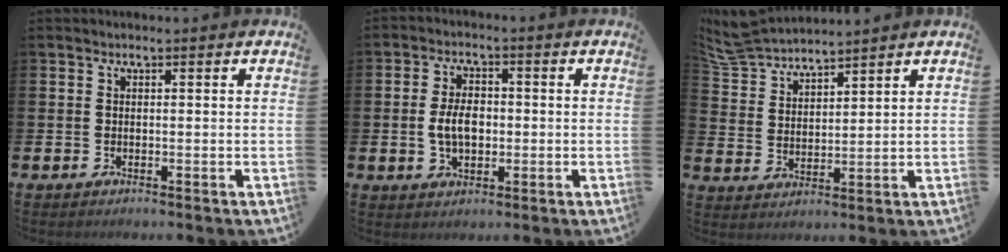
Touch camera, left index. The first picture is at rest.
{"total": 4.8, "force": [-0.2, 3.0, 3.7], "torque": [-0.071, 0.004, -0.010]}
{"total": 6.1, "force": [6.0, 0.9, 0.8], "torque": [-0.047, -0.028, 0.110]}